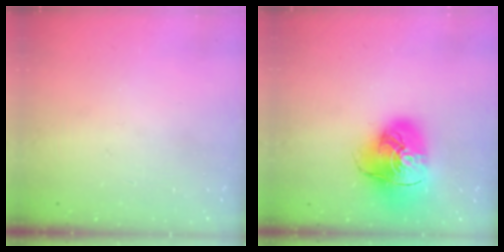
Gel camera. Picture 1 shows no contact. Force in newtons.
{"total": 16.9, "press": 16.8, "slide": 2.0}